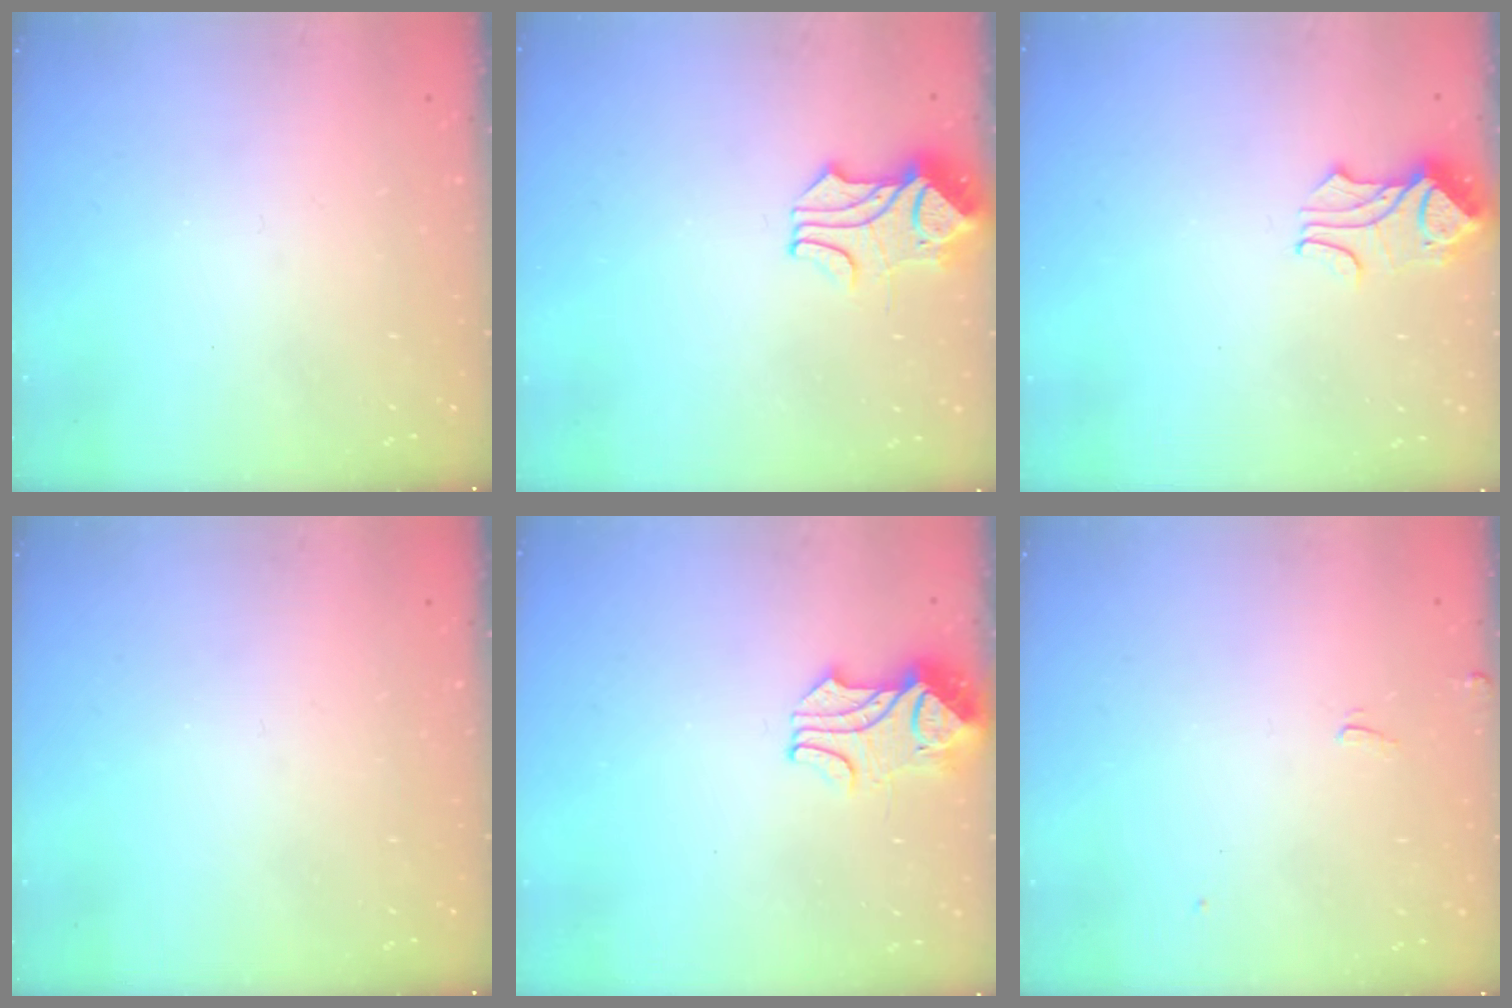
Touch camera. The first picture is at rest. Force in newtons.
{"total": 1.7, "press": 1.3, "slide": 1.1}
{"total": 1.5, "press": 1.3, "slide": 0.9}
{"total": 0.0}
{"total": 2.2, "press": 2.0, "slide": 1.0}
{"total": 1.2, "press": 1.0, "slide": 0.6}